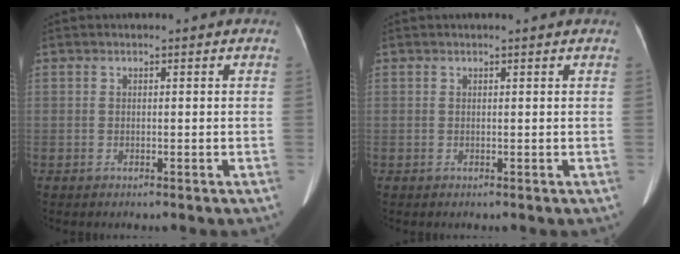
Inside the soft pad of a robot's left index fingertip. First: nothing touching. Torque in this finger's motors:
{"motor_torque": [-0.06, -0.09, 0.01, 0.00]}